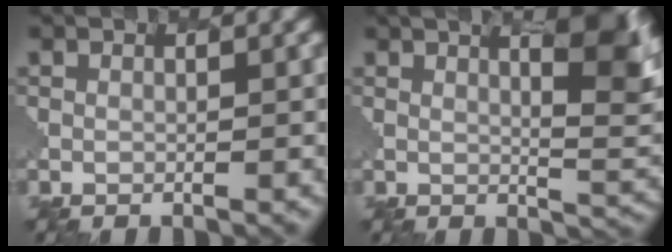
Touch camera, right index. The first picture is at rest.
{"total": 5.3, "force": [4.4, 0.9, 2.9], "torque": [-0.038, 0.025, 0.031]}